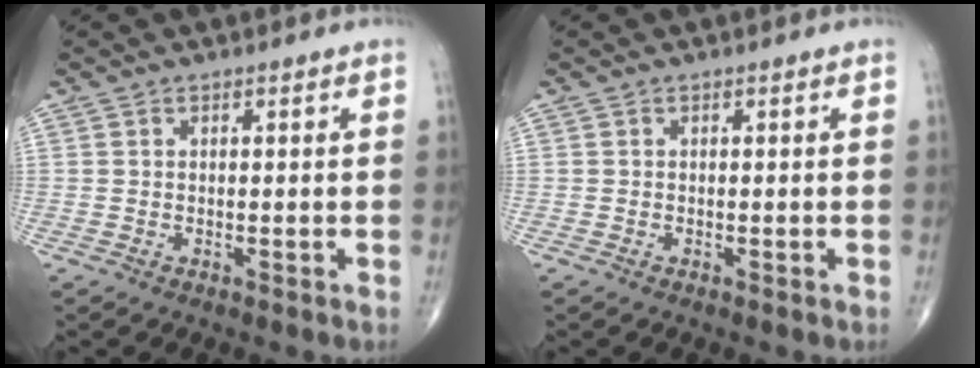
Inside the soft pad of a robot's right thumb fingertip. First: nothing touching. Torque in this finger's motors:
{"motor_torque": [-0.04, -0.02, 0.01, 0.01, 0.00]}